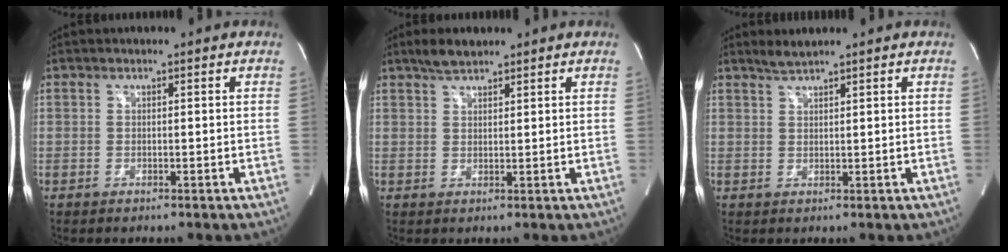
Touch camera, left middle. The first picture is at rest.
{"total": 3.1, "force": [2.6, 0.9, 1.5], "torque": [-0.036, 0.006, 0.049]}
{"total": 1.8, "force": [1.6, -0.3, 0.5], "torque": [-0.014, 0.001, 0.036]}